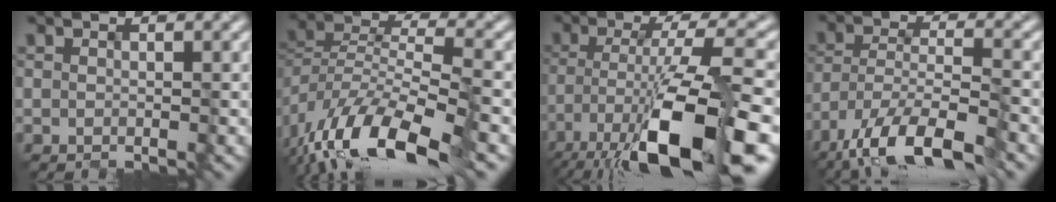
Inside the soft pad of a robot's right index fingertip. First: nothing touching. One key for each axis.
{"total": 12.8, "fx": -8.7, "fy": 4.3, "fz": 8.3, "tx": -0.165, "ty": -0.010, "tz": -0.153}
{"total": 14.2, "fx": -6.8, "fy": 3.3, "fz": 12.0, "tx": -0.197, "ty": 0.001, "tz": -0.114}
{"total": 10.1, "fx": -7.5, "fy": 2.9, "fz": 6.2, "tx": -0.117, "ty": -0.005, "tz": -0.135}